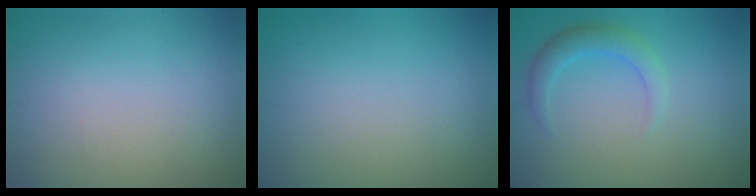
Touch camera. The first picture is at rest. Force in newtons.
{"total": 0.0}
{"total": 2.5, "press": 2.5, "slide": 0.1}